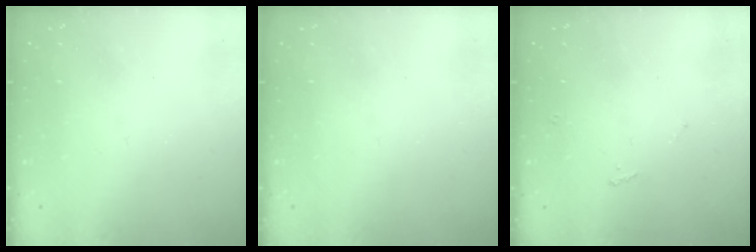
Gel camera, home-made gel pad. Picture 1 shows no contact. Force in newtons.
{"total": 0.0}
{"total": 4.7, "press": 4.7, "slide": 0.6}